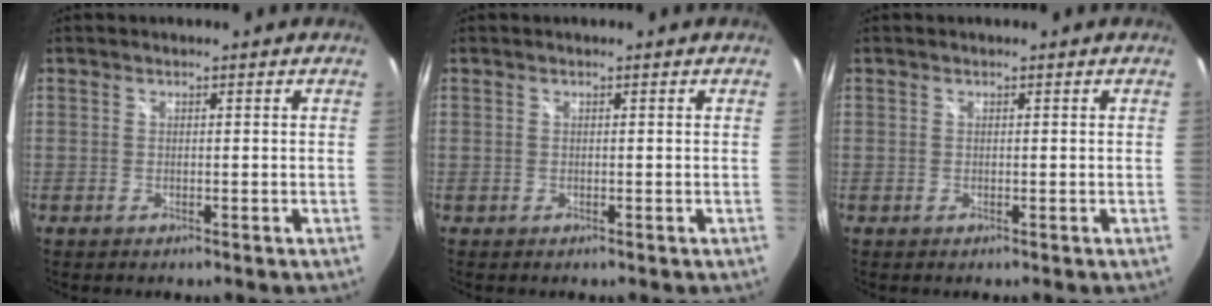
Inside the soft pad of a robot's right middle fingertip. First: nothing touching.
{"total": 0.0}
{"total": 0.0}